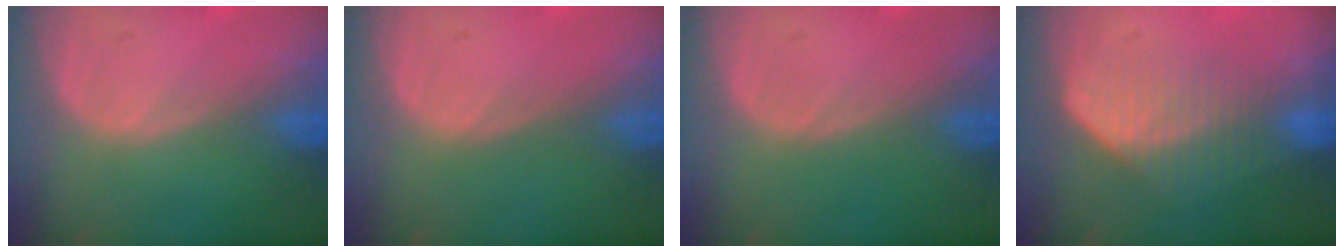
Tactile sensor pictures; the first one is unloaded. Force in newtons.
{"total": 0.0}
{"total": 0.0}
{"total": 7.5, "press": 6.2, "slide": 4.1}